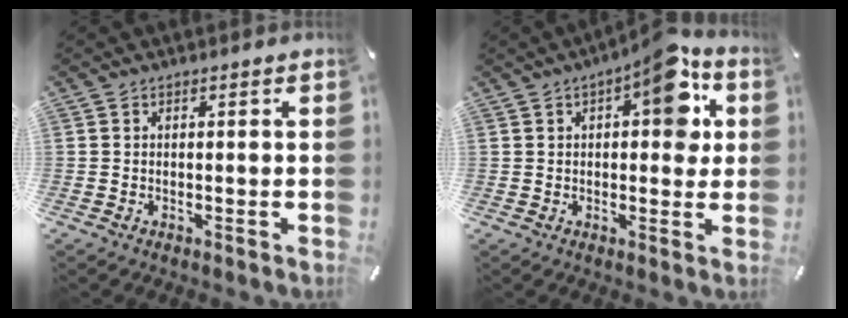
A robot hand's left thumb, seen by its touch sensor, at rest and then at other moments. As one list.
[{"total": 11.3, "force": [4.0, 5.2, 9.2], "torque": [-0.103, -0.018, 0.060]}]